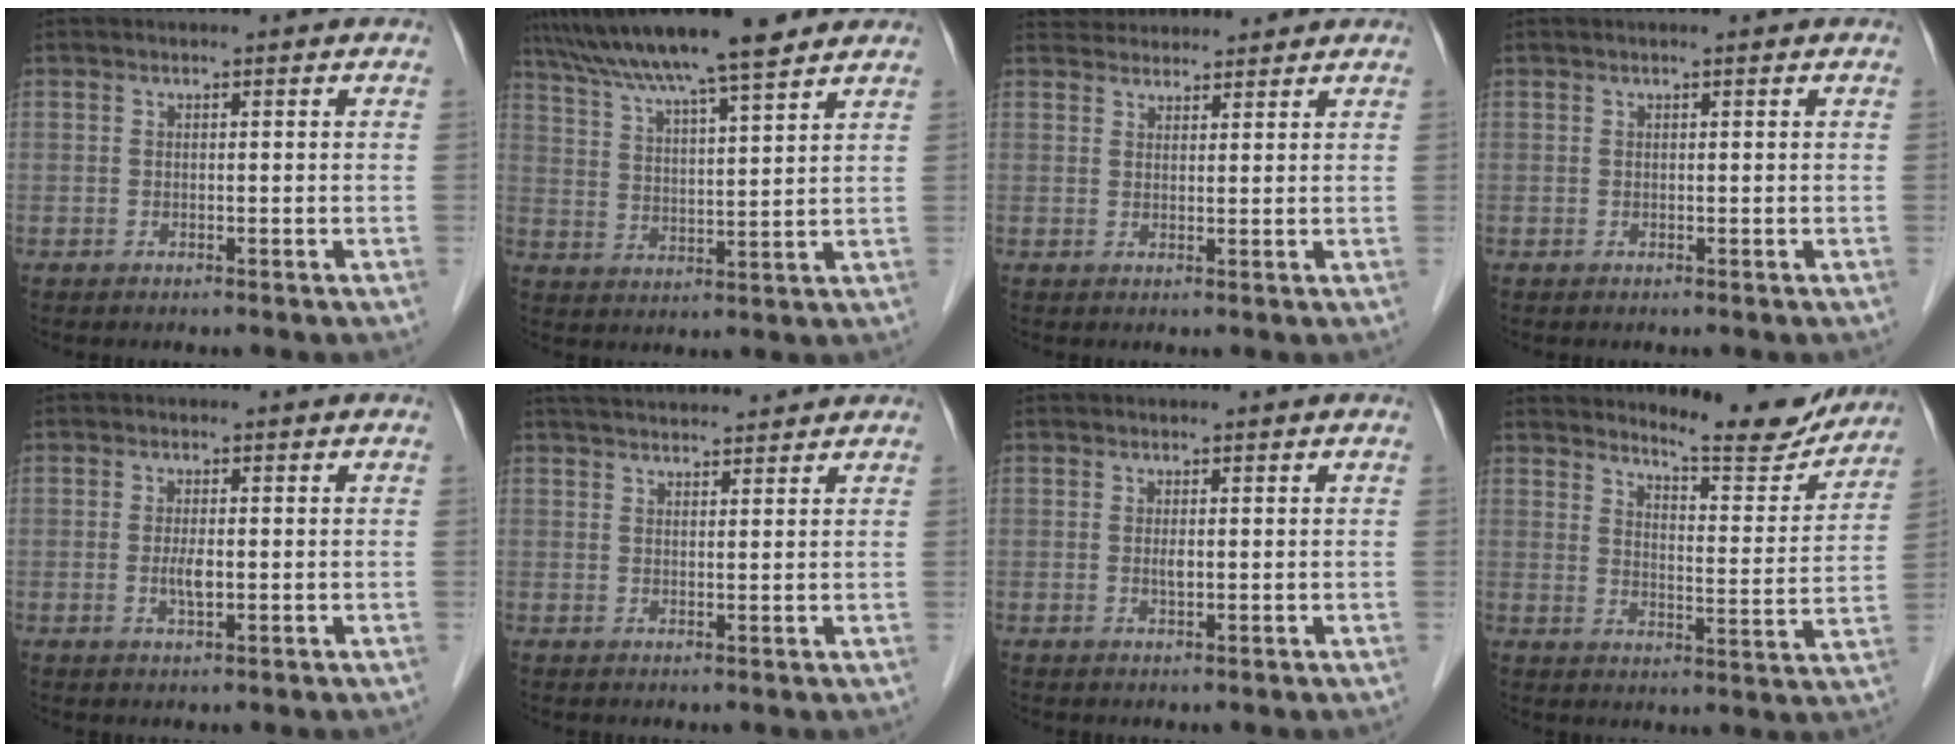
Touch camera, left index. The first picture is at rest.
{"total": 14.0, "force": [11.6, 0.5, 7.7], "torque": [-0.133, 0.021, 0.189]}
{"total": 6.2, "force": [5.9, 1.6, 0.7], "torque": [-0.007, 0.034, 0.084]}
{"total": 0.0}
{"total": 2.2, "force": [-0.3, 0.6, 2.0], "torque": [-0.043, -0.001, -0.006]}
{"total": 9.4, "force": [8.8, 1.0, 3.1], "torque": [-0.053, 0.029, 0.130]}
{"total": 0.8, "force": [0.0, 0.3, 0.7], "torque": [-0.017, -0.002, 0.001]}
{"total": 11.8, "force": [11.3, 1.4, 3.0], "torque": [-0.040, -0.030, 0.147]}